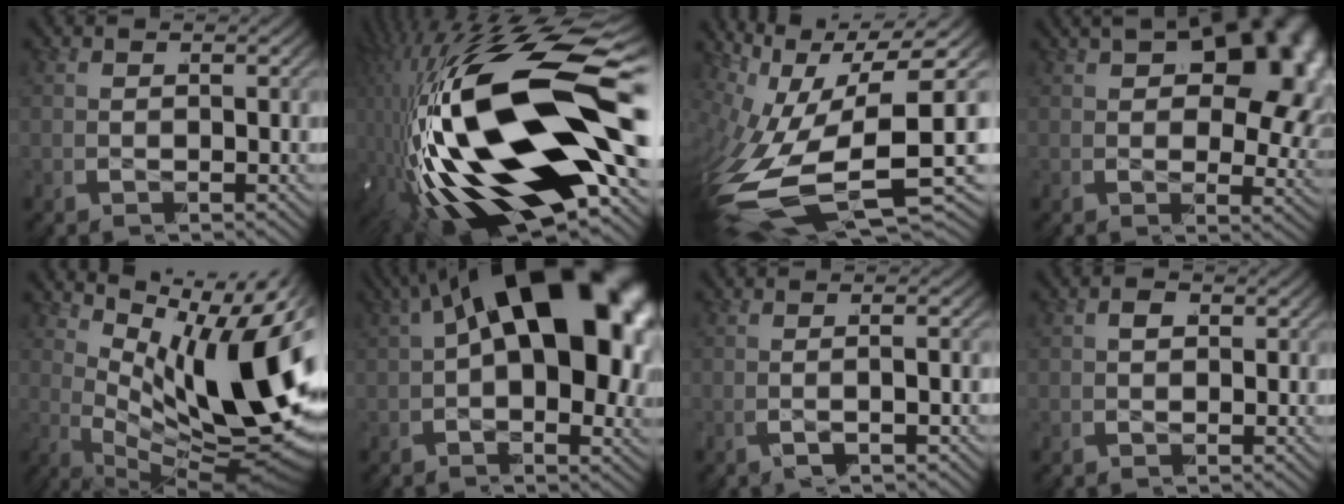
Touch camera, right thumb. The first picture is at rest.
{"total": 25.0, "force": [-4.5, 11.1, 22.0], "torque": [-0.453, -0.026, -0.047]}
{"total": 15.5, "force": [-2.5, 8.8, 12.5], "torque": [-0.284, -0.059, -0.016]}
{"total": 13.5, "force": [1.5, 7.6, 11.1], "torque": [-0.142, -0.010, 0.023]}
{"total": 18.5, "force": [-0.5, 9.4, 15.9], "torque": [-0.253, -0.021, 0.009]}
{"total": 19.5, "force": [1.4, 10.3, 16.5], "torque": [-0.251, -0.005, 0.021]}
{"total": 1.3, "force": [-1.0, -0.1, 0.8], "torque": [-0.025, 0.010, -0.023]}
{"total": 1.6, "force": [-0.3, 1.3, 1.0], "torque": [-0.020, -0.006, -0.003]}